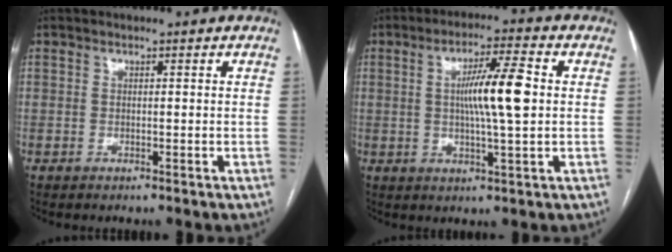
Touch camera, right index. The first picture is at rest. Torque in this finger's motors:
{"motor_torque": [1.06, 0.37, 0.38, 0.10]}